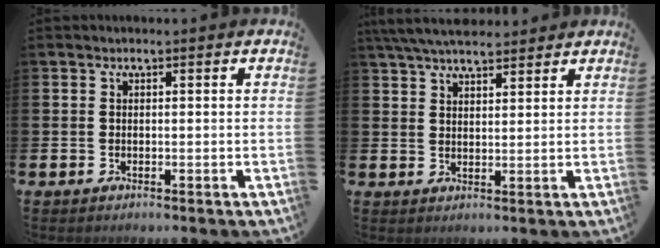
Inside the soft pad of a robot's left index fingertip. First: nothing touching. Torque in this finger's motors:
{"motor_torque": [1.02, -1.11, 0.81, 0.18]}